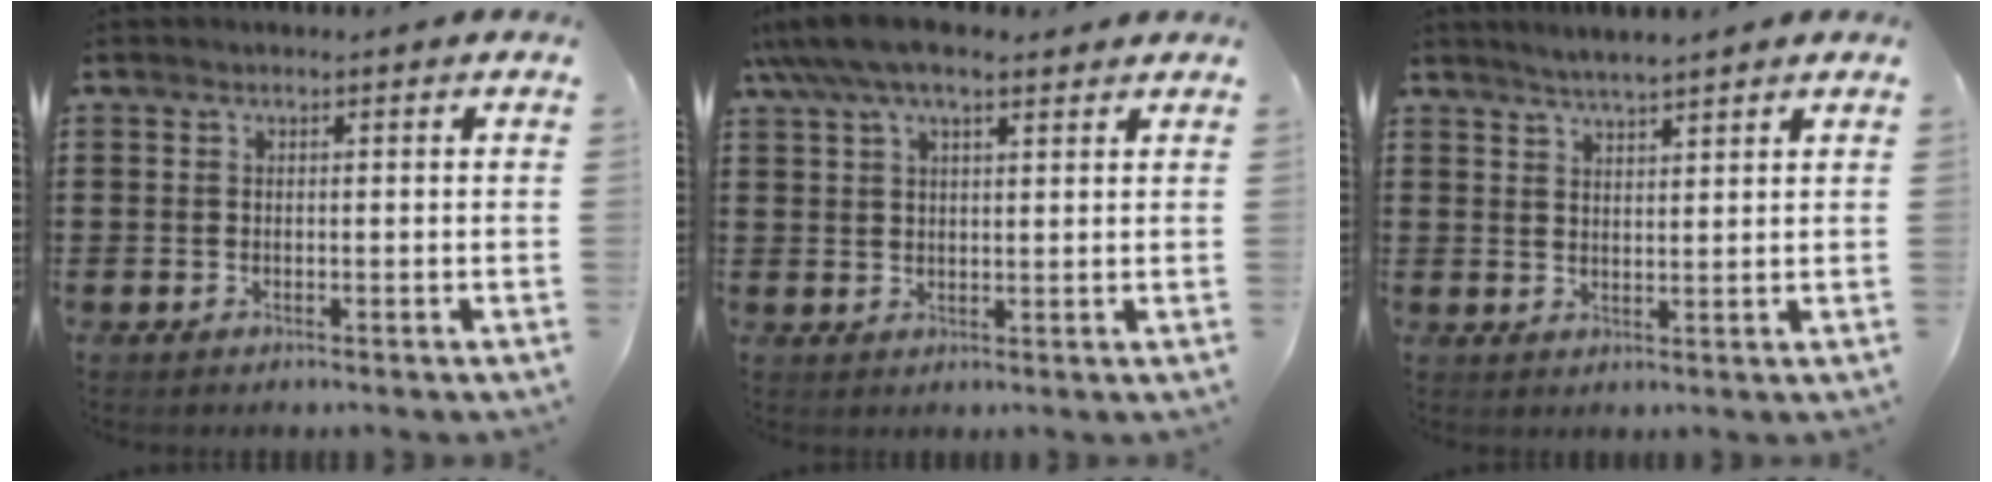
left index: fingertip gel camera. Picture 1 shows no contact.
{"total": 7.4, "force": [5.5, 2.4, 4.4], "torque": [-0.098, -0.001, 0.101]}
{"total": 2.6, "force": [2.5, -0.3, 0.6], "torque": [-0.018, -0.005, 0.046]}